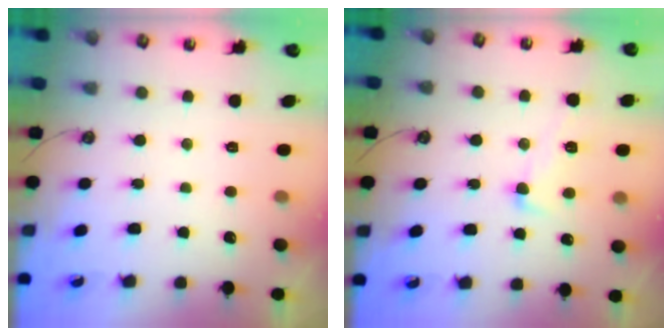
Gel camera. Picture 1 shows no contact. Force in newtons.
{"total": 2.1, "press": 1.8, "slide": 1.1}